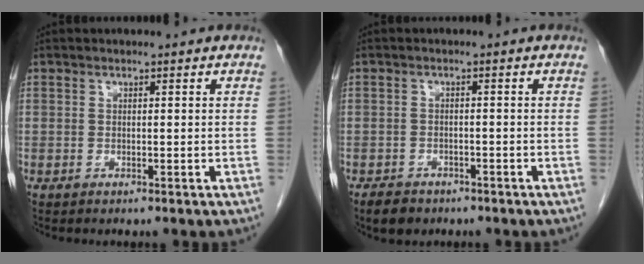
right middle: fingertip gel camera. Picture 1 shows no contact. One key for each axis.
{"total": 3.6, "fx": -2.7, "fy": 2.2, "fz": 1.0, "tx": -0.022, "ty": 0.000, "tz": -0.039}